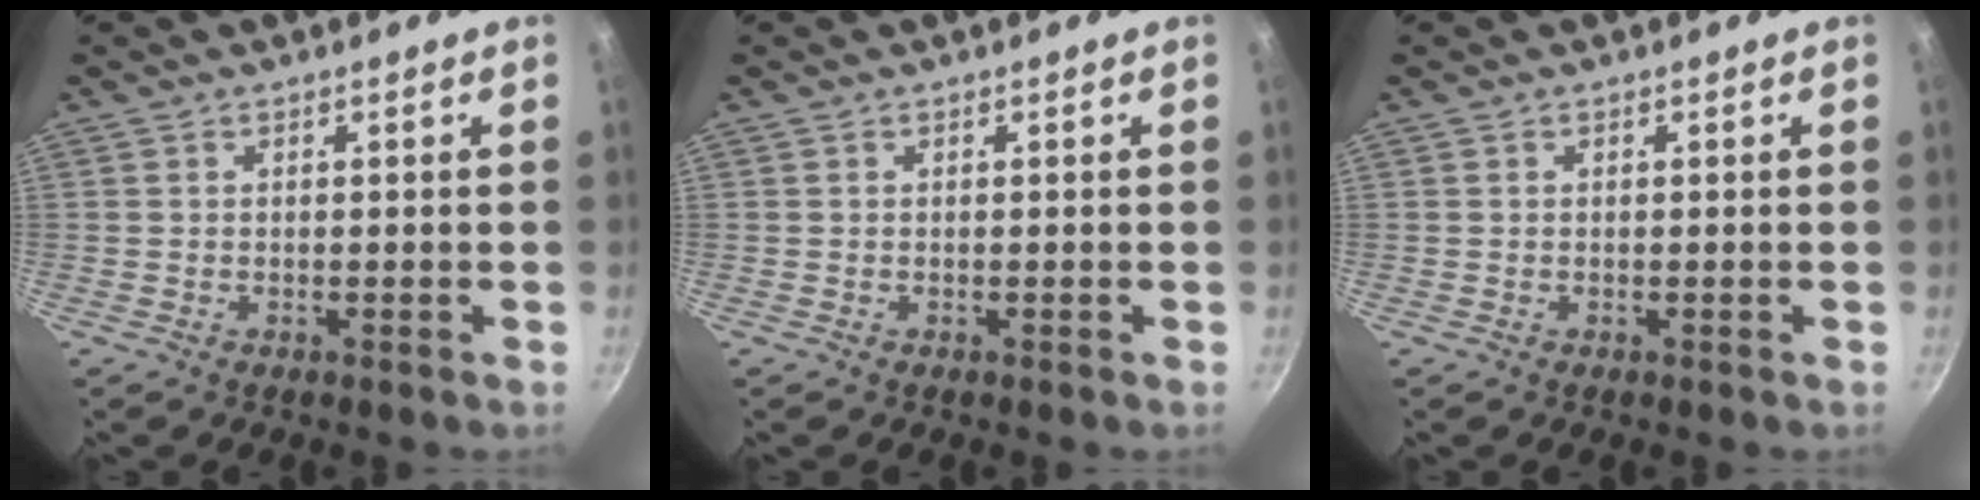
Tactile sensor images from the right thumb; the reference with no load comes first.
{"total": 0.0}
{"total": 0.0}